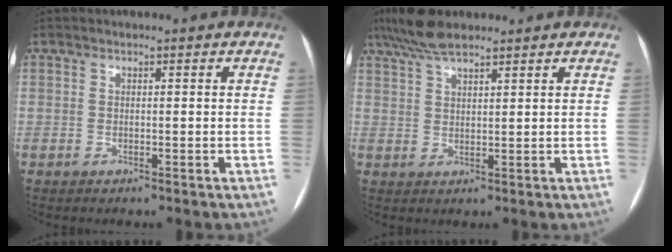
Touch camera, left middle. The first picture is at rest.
{"total": 6.2, "force": [5.1, 1.3, 3.4], "torque": [-0.073, 0.025, 0.096]}